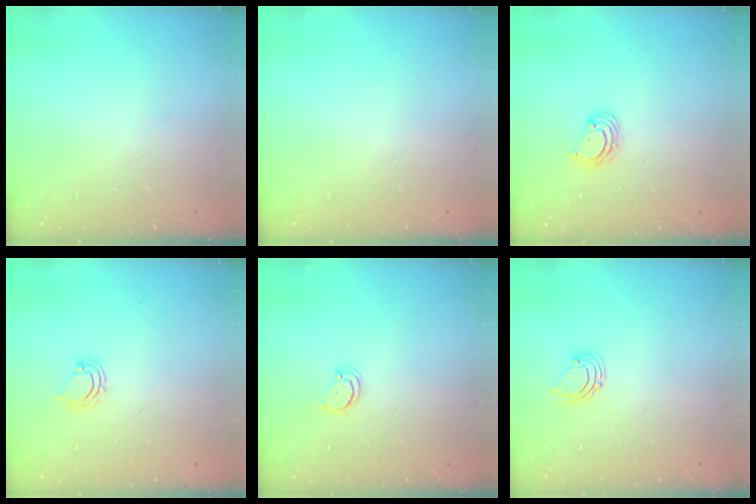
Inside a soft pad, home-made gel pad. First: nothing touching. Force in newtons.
{"total": 0.0}
{"total": 4.0, "press": 3.9, "slide": 0.2}
{"total": 5.4, "press": 5.4, "slide": 0.3}
{"total": 2.1, "press": 2.1, "slide": 0.2}
{"total": 3.5, "press": 3.5, "slide": 0.2}